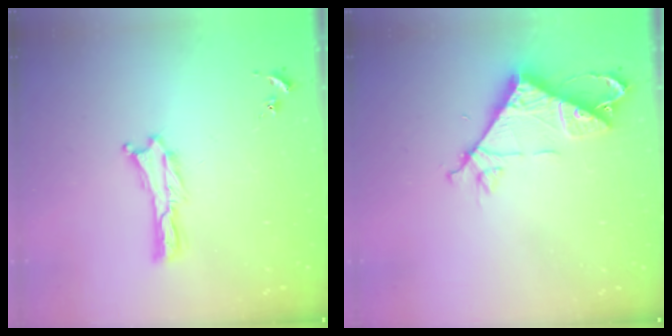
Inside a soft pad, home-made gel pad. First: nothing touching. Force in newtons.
{"total": 7.7, "press": 7.7, "slide": 0.6}